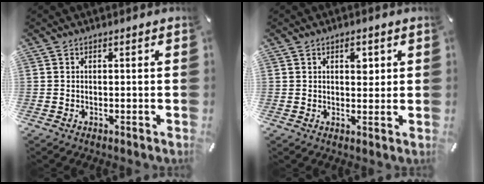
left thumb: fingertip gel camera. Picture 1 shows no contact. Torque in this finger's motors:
{"motor_torque": [0.39, 0.52, 0.28, -0.39, 0.12]}